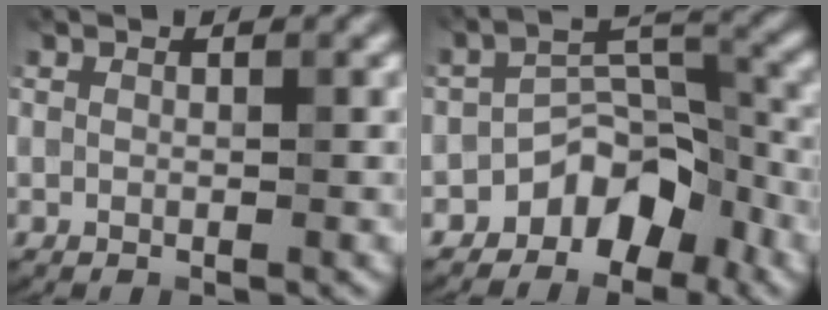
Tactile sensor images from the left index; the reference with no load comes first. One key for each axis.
{"total": 5.9, "fx": -4.0, "fy": 3.4, "fz": 2.7, "tx": -0.016, "ty": 0.008, "tz": -0.072}